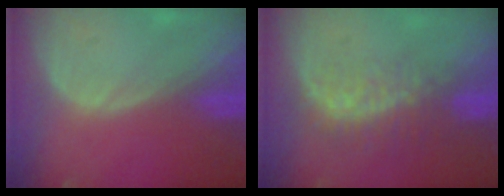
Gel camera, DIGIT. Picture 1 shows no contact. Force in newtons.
{"total": 8.3, "press": 6.9, "slide": 4.5}